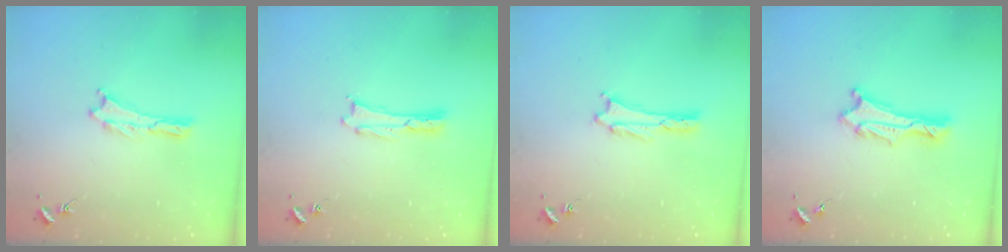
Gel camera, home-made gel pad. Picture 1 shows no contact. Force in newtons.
{"total": 0.0}
{"total": 1.8, "press": 1.8, "slide": 0.2}
{"total": 1.5, "press": 1.5, "slide": 0.1}